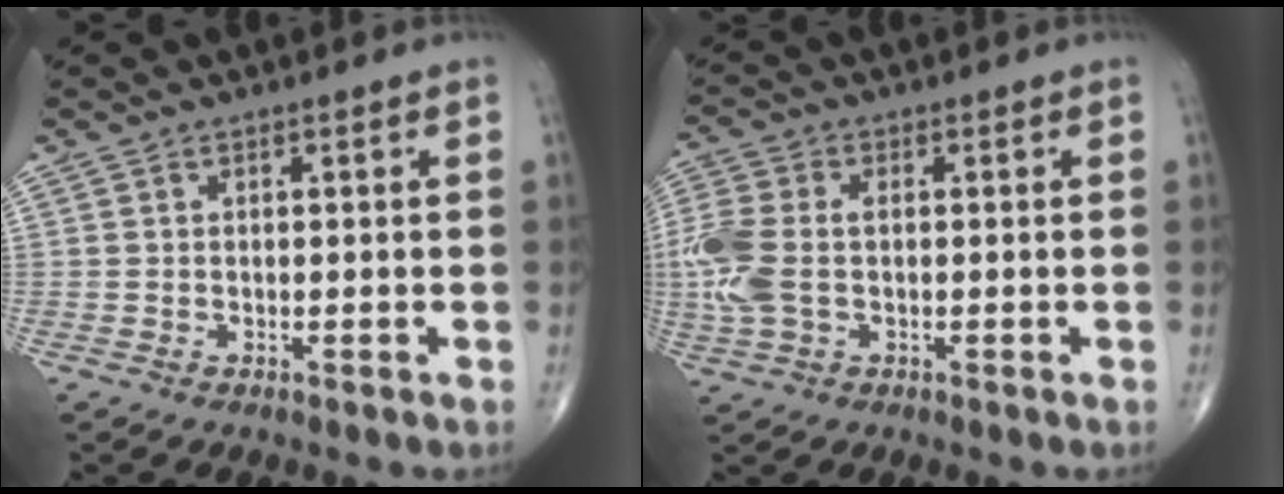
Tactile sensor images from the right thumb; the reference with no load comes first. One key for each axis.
{"total": 10.1, "fx": -0.4, "fy": 6.1, "fz": 8.0, "tx": -0.219, "ty": 0.013, "tz": -0.009}